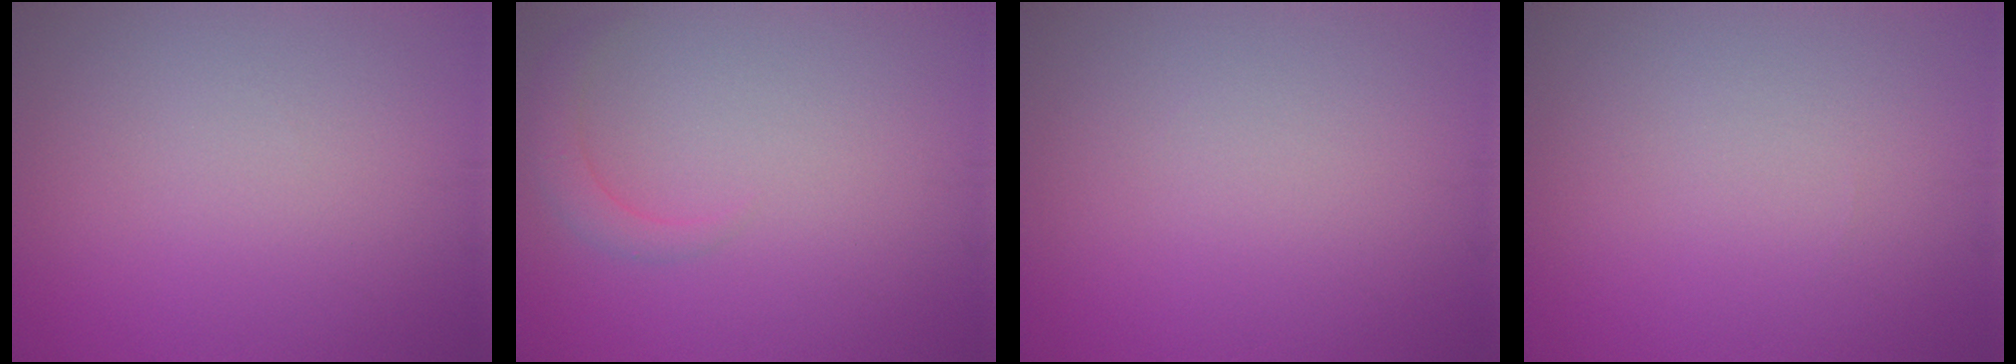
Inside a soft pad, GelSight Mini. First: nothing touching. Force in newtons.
{"total": 1.7, "press": 1.7, "slide": 0.3}
{"total": 0.0}
{"total": 0.0}